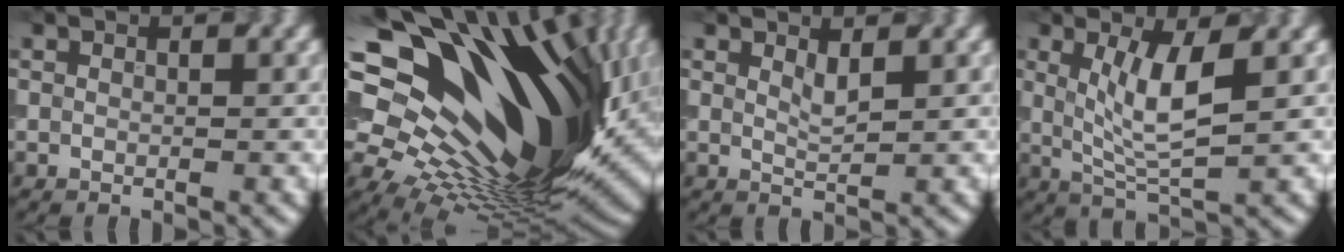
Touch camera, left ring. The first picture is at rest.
{"total": 18.9, "force": [5.3, 9.9, 15.2], "torque": [-0.250, 0.025, 0.106]}
{"total": 1.0, "force": [0.5, 0.2, 0.8], "torque": [-0.020, 0.003, 0.018]}
{"total": 4.5, "force": [0.8, 0.9, 4.3], "torque": [-0.089, 0.000, 0.025]}